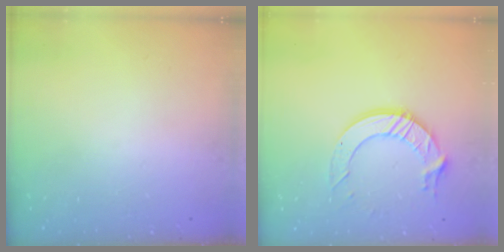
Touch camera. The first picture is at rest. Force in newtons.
{"total": 11.8, "press": 11.8, "slide": 1.1}